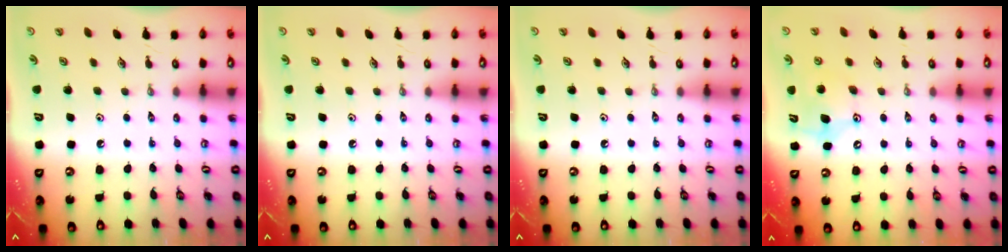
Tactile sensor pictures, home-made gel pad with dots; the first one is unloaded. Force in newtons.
{"total": 0.0}
{"total": 0.0}
{"total": 9.6, "press": 9.3, "slide": 2.5}